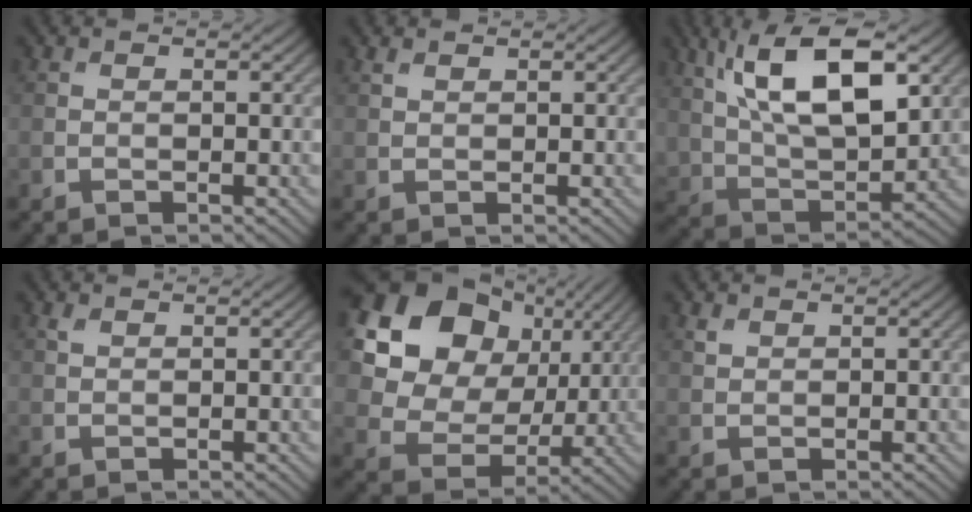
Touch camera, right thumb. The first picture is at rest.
{"total": 1.0, "force": [0.8, 0.5, 0.4], "torque": [-0.012, 0.000, 0.018]}
{"total": 14.7, "force": [6.2, 6.9, 11.4], "torque": [-0.225, 0.002, 0.114]}
{"total": 0.8, "force": [0.5, 0.4, 0.4], "torque": [-0.011, 0.000, 0.012]}
{"total": 16.0, "force": [5.9, 12.2, 8.4], "torque": [-0.202, 0.029, 0.106]}
{"total": 0.9, "force": [0.7, 0.5, 0.3], "torque": [-0.009, -0.001, 0.015]}